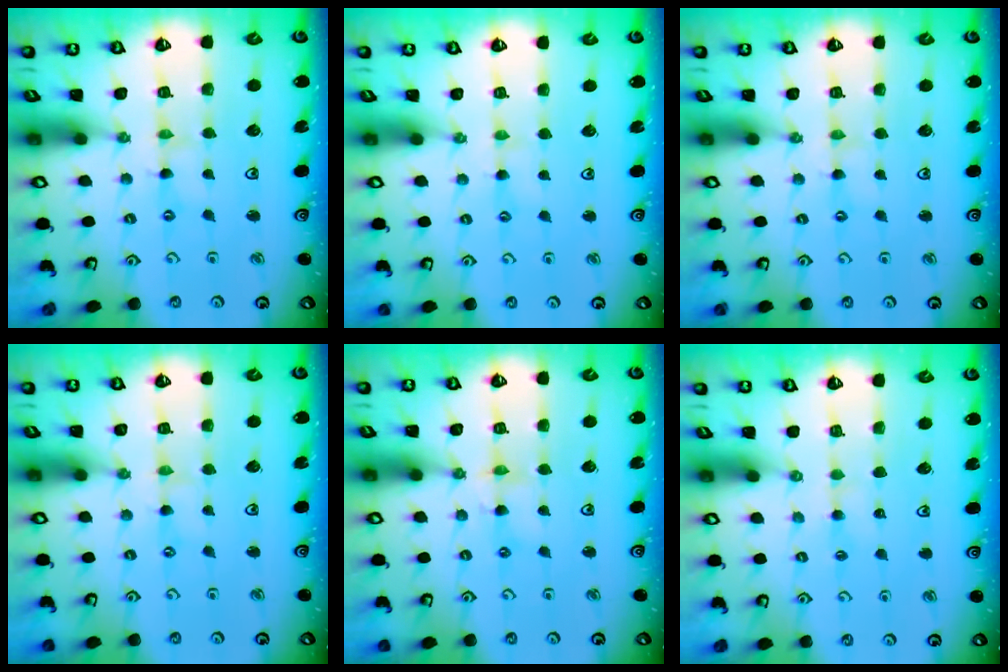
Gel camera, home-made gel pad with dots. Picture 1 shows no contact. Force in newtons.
{"total": 2.4, "press": 2.4, "slide": 0.4}
{"total": 0.7, "press": 0.7, "slide": 0.1}
{"total": 0.0}
{"total": 2.5, "press": 2.5, "slide": 0.2}
{"total": 1.7, "press": 1.7, "slide": 0.4}